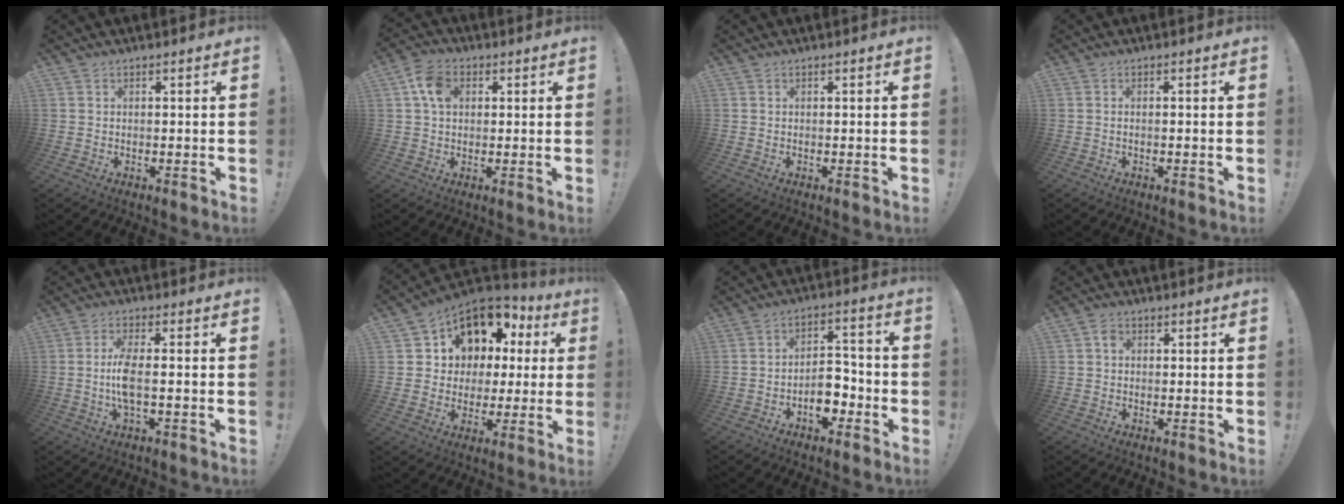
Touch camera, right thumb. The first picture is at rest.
{"total": 7.7, "force": [2.0, 5.6, 4.9], "torque": [-0.096, 0.011, 0.041]}
{"total": 0.0}
{"total": 0.8, "force": [-0.4, -0.4, 0.6], "torque": [-0.014, -0.001, -0.006]}
{"total": 7.5, "force": [-0.8, 1.4, 7.3], "torque": [-0.156, -0.012, -0.017]}
{"total": 10.7, "force": [5.3, 8.4, 3.8], "torque": [-0.066, -0.042, 0.110]}
{"total": 8.8, "force": [-3.8, 5.6, 5.7], "torque": [-0.076, 0.025, -0.065]}
{"total": 1.9, "force": [0.1, 1.5, 1.1], "torque": [-0.019, 0.006, 0.000]}